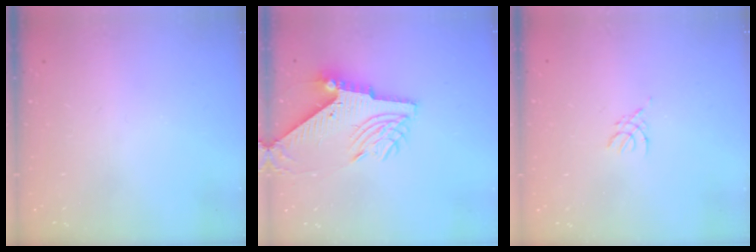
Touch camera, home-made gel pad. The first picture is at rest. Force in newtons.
{"total": 10.4, "press": 10.3, "slide": 1.4}
{"total": 1.8, "press": 1.7, "slide": 0.4}